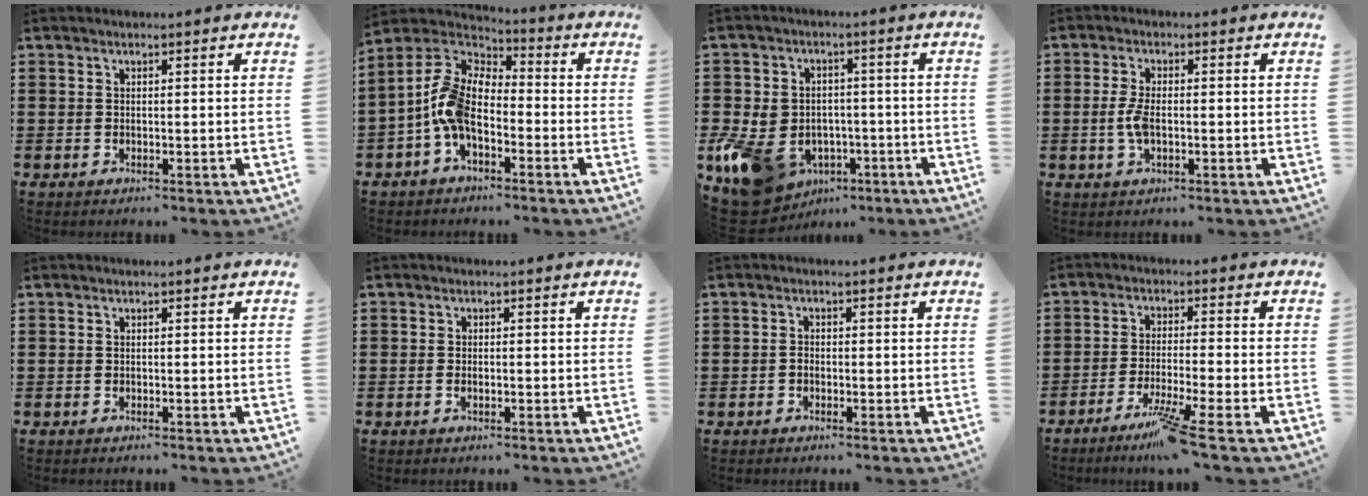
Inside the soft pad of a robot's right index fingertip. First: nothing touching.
{"total": 9.2, "force": [-1.3, 4.8, 7.8], "torque": [-0.194, -0.008, -0.036]}
{"total": 10.2, "force": [-4.4, 7.9, 4.8], "torque": [-0.143, 0.013, -0.080]}
{"total": 3.9, "force": [-0.5, 1.6, 3.6], "torque": [-0.088, -0.006, -0.017]}
{"total": 0.0}
{"total": 1.1, "force": [-0.3, 0.5, 0.9], "torque": [-0.018, -0.001, -0.006]}
{"total": 1.0, "force": [-0.5, 0.6, 0.6], "torque": [-0.013, -0.001, -0.009]}
{"total": 6.3, "force": [-4.3, -0.7, 4.6], "torque": [-0.094, -0.022, -0.080]}